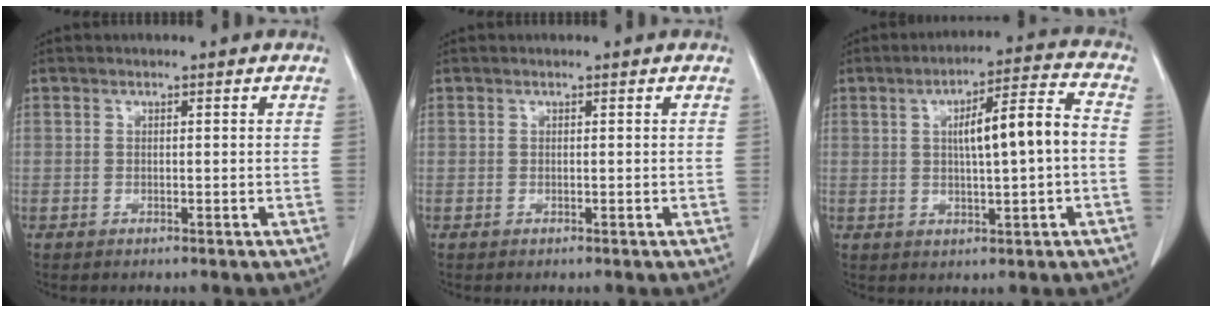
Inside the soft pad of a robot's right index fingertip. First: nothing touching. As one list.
[{"total": 0.0}, {"total": 9.7, "force": [0.3, 1.0, 9.7], "torque": [-0.152, 0.022, 0.006]}]